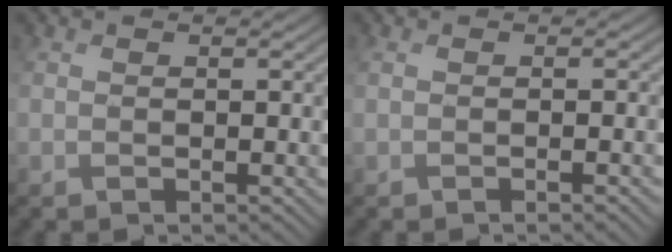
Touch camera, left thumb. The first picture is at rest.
{"total": 1.5, "force": [-0.5, 0.0, 1.4], "torque": [-0.011, 0.010, -0.012]}